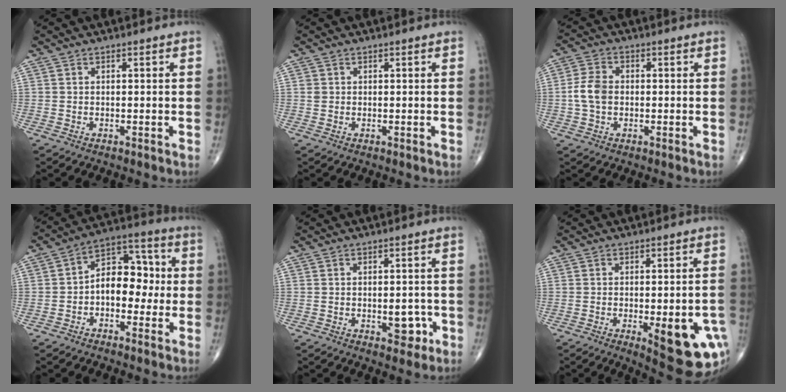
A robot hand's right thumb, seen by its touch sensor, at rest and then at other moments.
{"total": 0.9, "force": [0.1, 0.8, 0.3], "torque": [-0.002, 0.001, 0.004]}
{"total": 5.5, "force": [-0.4, 3.9, 3.9], "torque": [-0.079, 0.012, -0.012]}
{"total": 10.9, "force": [-1.0, 7.2, 8.1], "torque": [-0.083, 0.039, -0.032]}
{"total": 4.7, "force": [-1.4, 2.6, 3.6], "torque": [-0.024, 0.004, -0.013]}
{"total": 15.6, "force": [-4.9, 5.4, 13.8], "torque": [-0.126, 0.010, -0.042]}